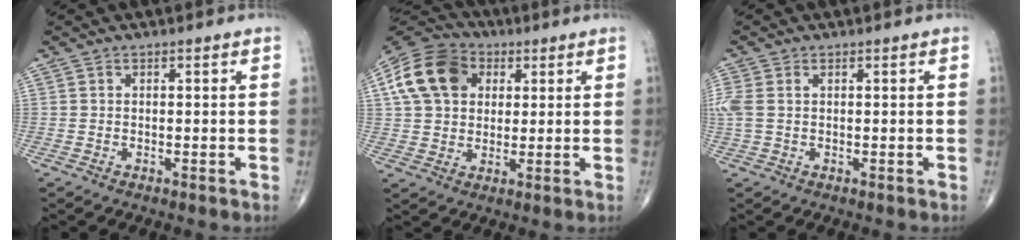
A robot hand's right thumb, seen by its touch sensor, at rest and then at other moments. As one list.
[{"total": 14.4, "force": [4.1, 10.9, 8.5], "torque": [-0.145, 0.009, 0.063]}, {"total": 4.2, "force": [0.7, 2.5, 3.4], "torque": [-0.118, 0.020, 0.019]}]